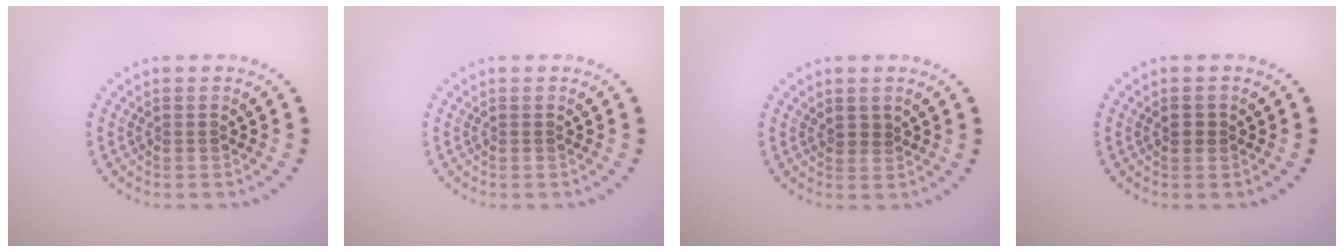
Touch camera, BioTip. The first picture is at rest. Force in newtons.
{"total": 0.0}
{"total": 0.9, "press": 0.6, "slide": 0.6}
{"total": 1.1, "press": 1.1, "slide": 0.3}